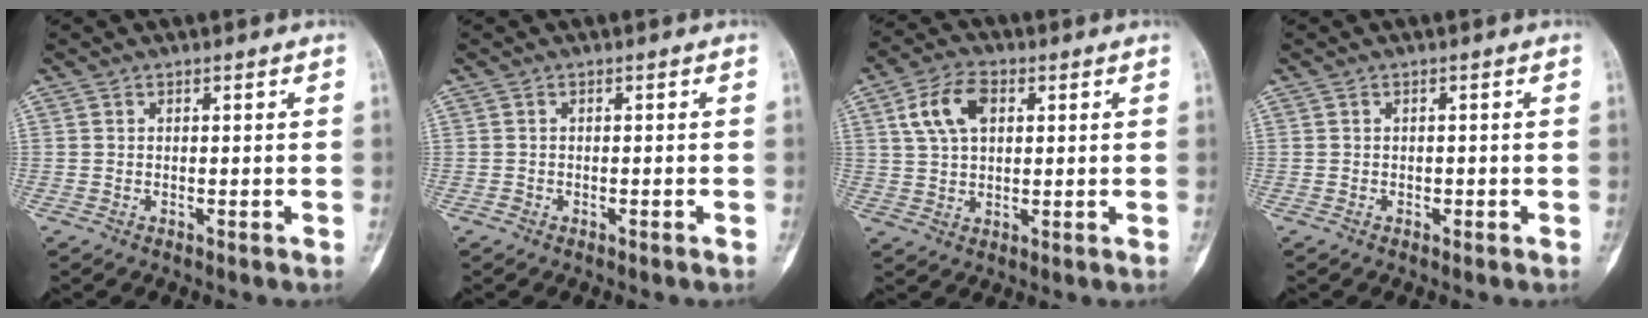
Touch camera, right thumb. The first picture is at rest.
{"total": 0.7, "force": [-0.6, 0.3, 0.3], "torque": [-0.011, 0.004, -0.008]}
{"total": 8.4, "force": [2.6, 5.1, 6.2], "torque": [-0.113, 0.007, 0.046]}
{"total": 0.5, "force": [-0.3, 0.4, 0.2], "torque": [-0.003, 0.001, -0.005]}